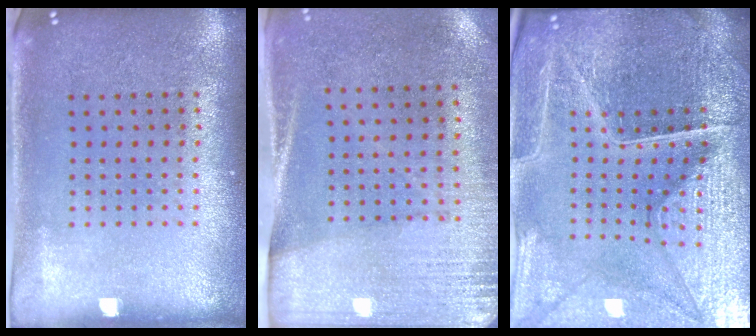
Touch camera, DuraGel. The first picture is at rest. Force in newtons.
{"total": 2.7, "press": 2.4, "slide": 1.3}
{"total": 5.4, "press": 5.1, "slide": 1.8}